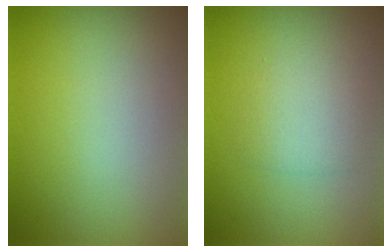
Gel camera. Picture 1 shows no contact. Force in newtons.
{"total": 2.3, "press": 2.3, "slide": 0.1}